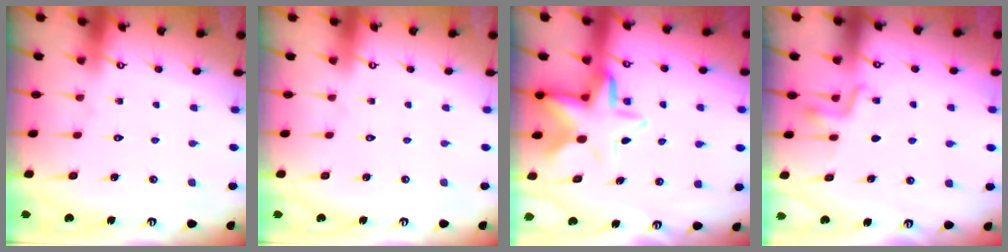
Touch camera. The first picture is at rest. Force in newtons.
{"total": 0.0}
{"total": 9.5, "press": 9.1, "slide": 2.7}
{"total": 3.0, "press": 2.9, "slide": 0.8}